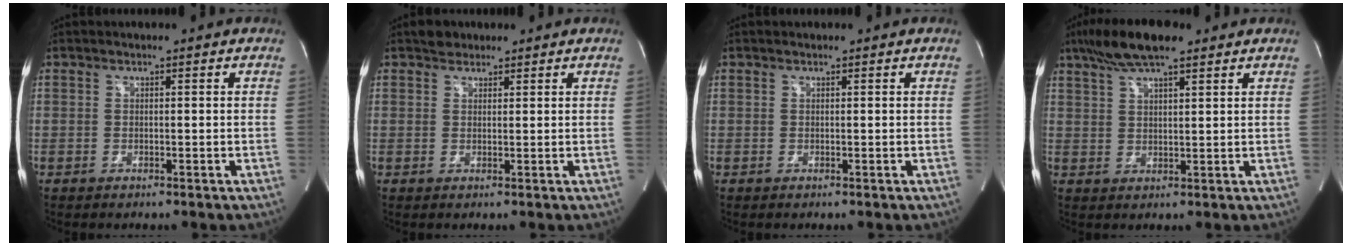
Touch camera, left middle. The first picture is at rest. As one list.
[{"total": 2.0, "force": [1.5, 1.3, 0.3], "torque": [-0.004, 0.009, 0.022]}, {"total": 0.0}, {"total": 9.2, "force": [6.6, 2.0, 6.1], "torque": [-0.116, 0.023, 0.115]}]